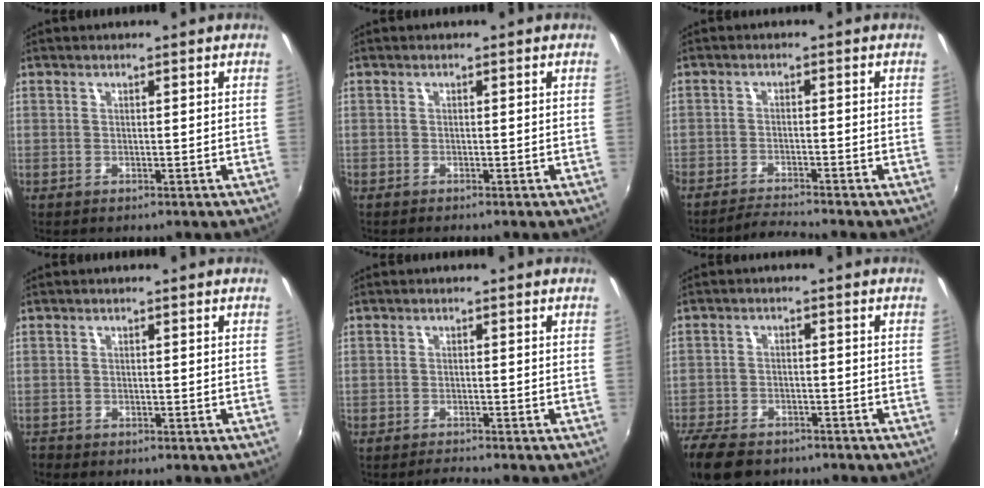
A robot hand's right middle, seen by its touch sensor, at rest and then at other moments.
{"total": 1.4, "force": [-1.3, -0.3, 0.4], "torque": [-0.007, -0.010, -0.025]}
{"total": 4.0, "force": [-3.9, -0.7, 0.6], "torque": [-0.034, -0.008, -0.075]}
{"total": 1.2, "force": [-1.2, 0.4, 0.0], "torque": [-0.007, -0.002, -0.022]}
{"total": 1.9, "force": [-1.9, -0.4, 0.2], "torque": [-0.013, -0.006, -0.036]}
{"total": 11.3, "force": [-8.7, 5.2, 4.9], "torque": [-0.138, -0.022, -0.155]}